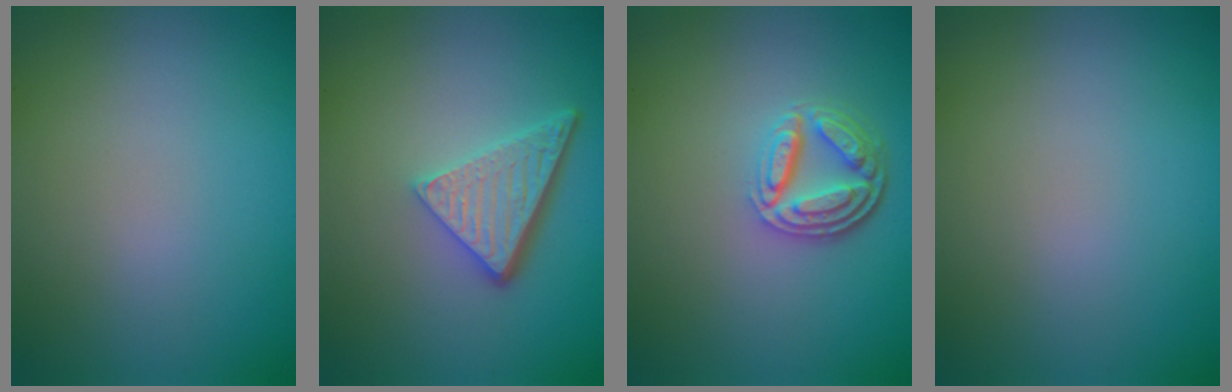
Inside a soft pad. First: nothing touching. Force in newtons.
{"total": 4.9, "press": 3.5, "slide": 3.5}
{"total": 4.5, "press": 3.4, "slide": 2.9}
{"total": 0.0}